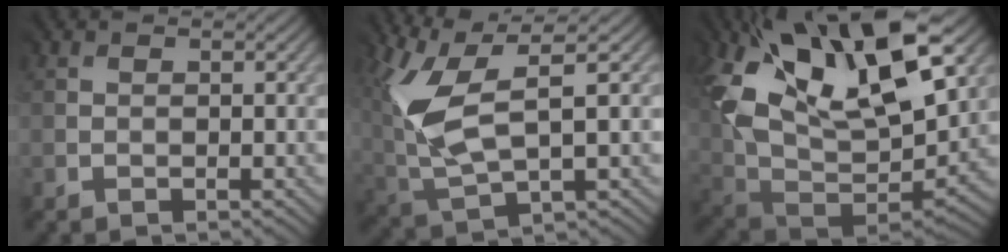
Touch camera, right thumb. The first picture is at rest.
{"total": 8.9, "force": [2.8, 3.2, 7.8], "torque": [-0.202, -0.001, 0.065]}
{"total": 18.7, "force": [8.1, 10.0, 13.5], "torque": [-0.290, 0.013, 0.169]}